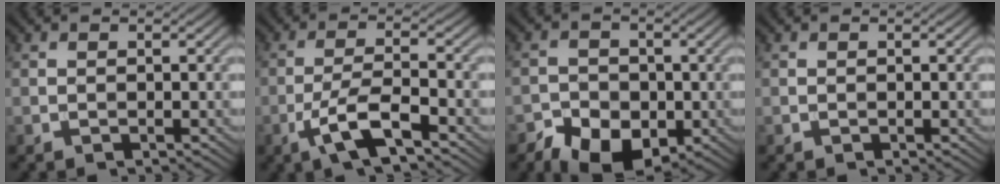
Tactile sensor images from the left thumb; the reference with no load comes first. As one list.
[{"total": 6.9, "force": [-3.8, 1.7, 5.5], "torque": [-0.113, 0.004, -0.078]}, {"total": 8.4, "force": [-4.8, 5.9, 3.5], "torque": [-0.045, -0.017, -0.089]}, {"total": 0.0}]